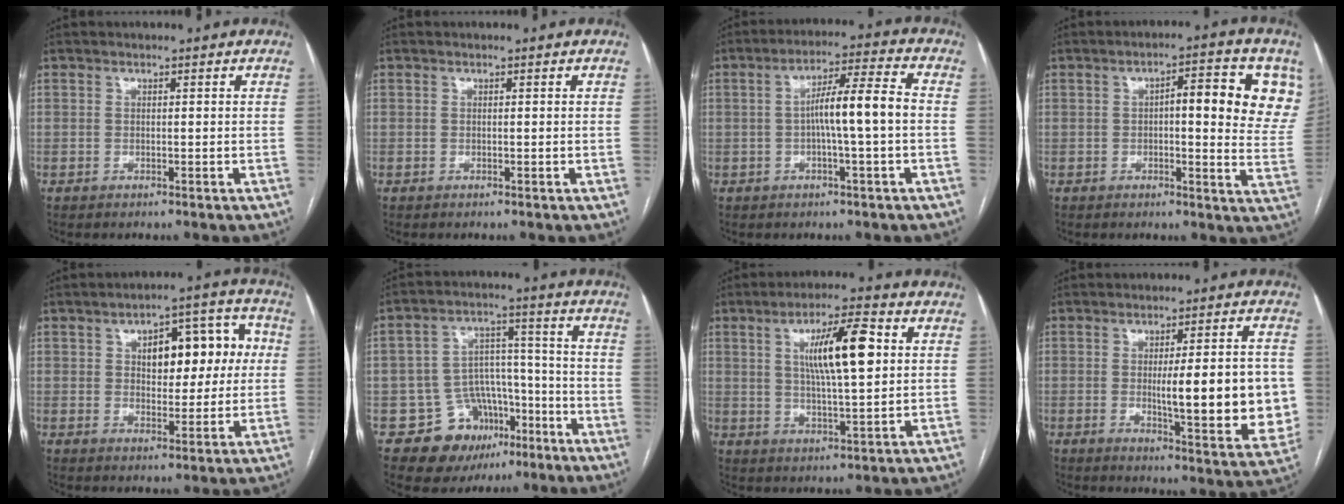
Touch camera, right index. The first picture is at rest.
{"total": 0.0}
{"total": 8.5, "force": [-0.6, 0.1, 8.5], "torque": [-0.145, 0.019, -0.013]}
{"total": 12.8, "force": [3.9, 3.1, 11.8], "torque": [-0.132, 0.009, 0.040]}
{"total": 11.2, "force": [2.0, 5.4, 9.6], "torque": [-0.117, 0.039, 0.035]}
{"total": 11.2, "force": [-6.2, 8.7, 3.3], "torque": [-0.034, 0.056, -0.084]}
{"total": 11.1, "force": [2.7, 1.7, 10.6], "torque": [-0.181, 0.008, 0.047]}
{"total": 15.5, "force": [-0.8, 3.2, 15.1], "torque": [-0.192, -0.005, -0.001]}